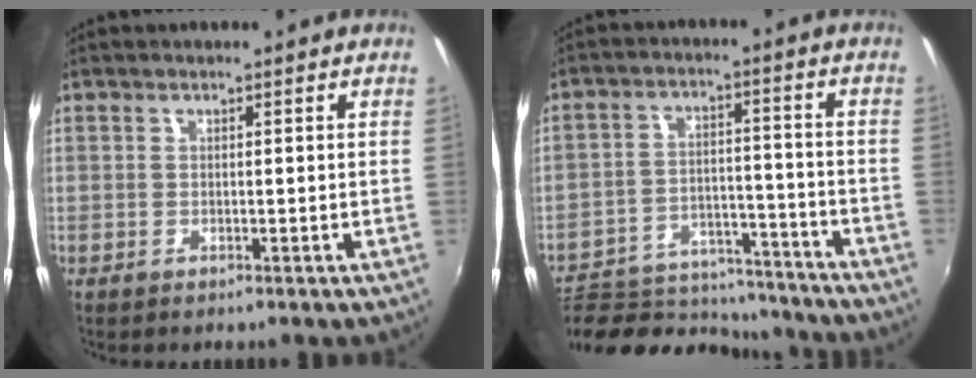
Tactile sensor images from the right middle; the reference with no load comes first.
{"total": 16.9, "force": [-15.0, 6.4, 4.3], "torque": [-0.100, 0.020, -0.211]}